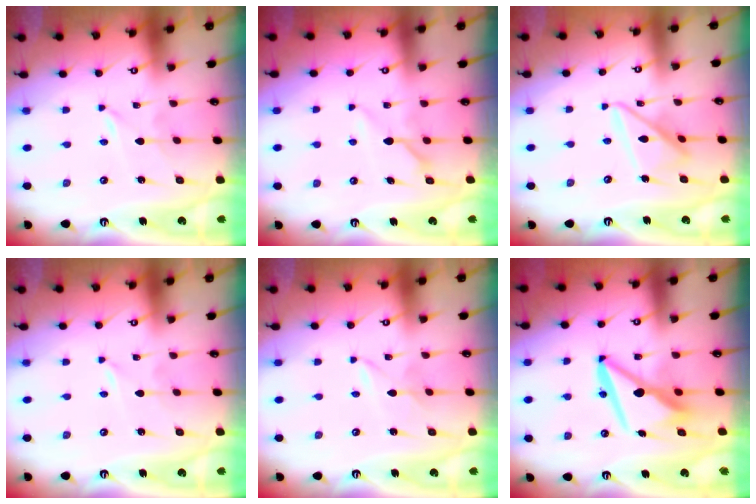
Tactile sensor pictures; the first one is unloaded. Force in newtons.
{"total": 6.2, "press": 6.2, "slide": 0.6}
{"total": 13.4, "press": 13.4, "slide": 1.2}
{"total": 0.0}
{"total": 1.7, "press": 1.7, "slide": 0.2}
{"total": 10.5, "press": 10.3, "slide": 1.7}